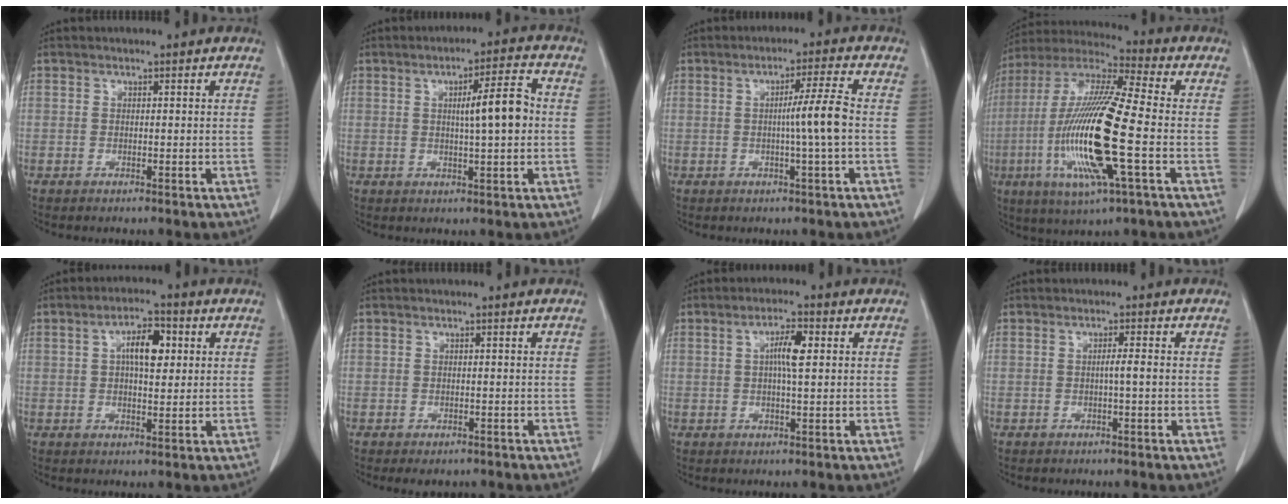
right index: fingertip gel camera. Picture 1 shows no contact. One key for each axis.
{"total": 7.1, "fx": 0.5, "fy": 0.7, "fz": 7.0, "tx": -0.106, "ty": 0.010, "tz": 0.006}
{"total": 5.6, "fx": -0.5, "fy": -1.3, "fz": 5.4, "tx": -0.087, "ty": 0.000, "tz": -0.009}
{"total": 20.0, "fx": -4.2, "fy": 1.6, "fz": 19.5, "tx": -0.414, "ty": -0.017, "tz": -0.081}
{"total": 6.3, "fx": 1.6, "fy": 2.4, "fz": 5.6, "tx": -0.099, "ty": 0.012, "tz": 0.026}
{"total": 2.3, "fx": -1.8, "fy": 1.3, "fz": 0.8, "tx": -0.006, "ty": 0.000, "tz": -0.018}
{"total": 4.5, "fx": 0.9, "fy": 0.6, "fz": 4.4, "tx": -0.080, "ty": 0.006, "tz": 0.014}
{"total": 1.7, "fx": -0.2, "fy": -0.2, "fz": 1.7, "tx": -0.030, "ty": 0.001, "tz": -0.003}